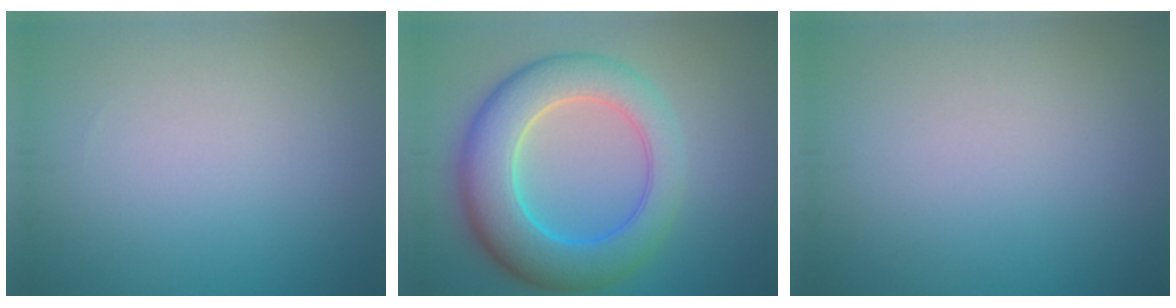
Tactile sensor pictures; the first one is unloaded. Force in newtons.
{"total": 9.0, "press": 9.0, "slide": 0.4}
{"total": 0.0}